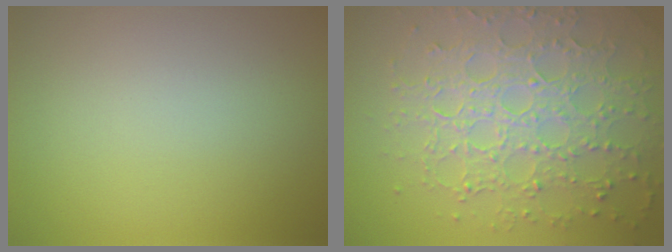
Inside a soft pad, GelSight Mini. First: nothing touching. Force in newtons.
{"total": 8.0, "press": 5.7, "slide": 5.6}